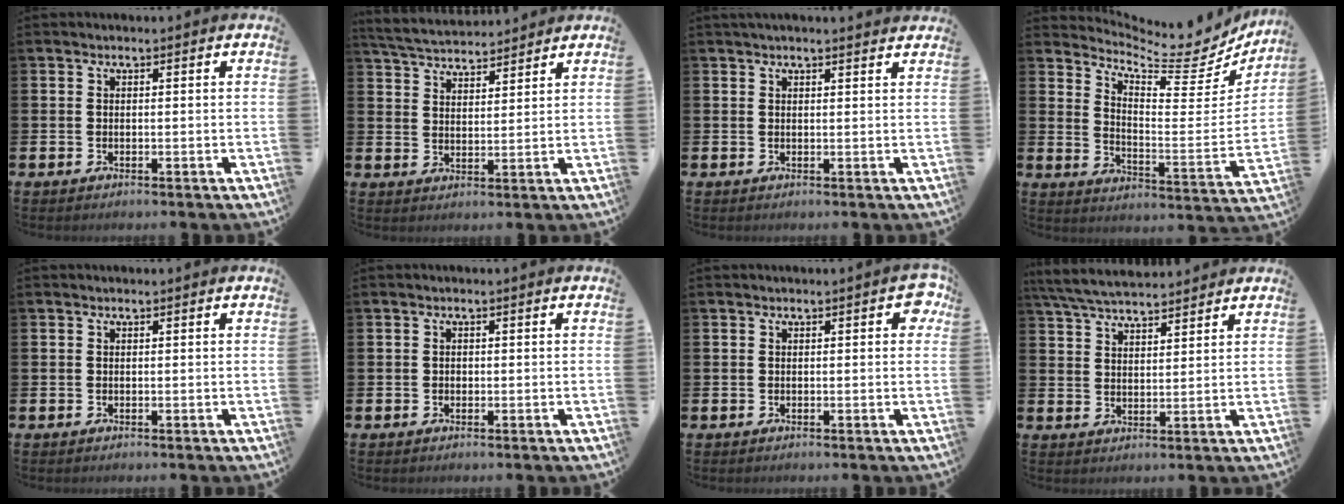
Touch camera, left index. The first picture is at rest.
{"total": 4.8, "force": [4.8, 0.8, 0.3], "torque": [-0.030, -0.024, 0.086]}
{"total": 1.4, "force": [1.4, -0.1, 0.3], "torque": [-0.006, -0.002, 0.025]}
{"total": 7.6, "force": [6.8, 2.2, 2.6], "torque": [-0.058, -0.067, 0.109]}
{"total": 0.0}
{"total": 0.5, "force": [-0.1, 0.5, 0.1], "torque": [-0.002, 0.005, -0.004]}
{"total": 2.1, "force": [0.2, 0.7, 1.9], "torque": [-0.028, 0.004, -0.001]}
{"total": 5.7, "force": [5.5, 0.8, 1.3], "torque": [-0.050, -0.022, 0.100]}